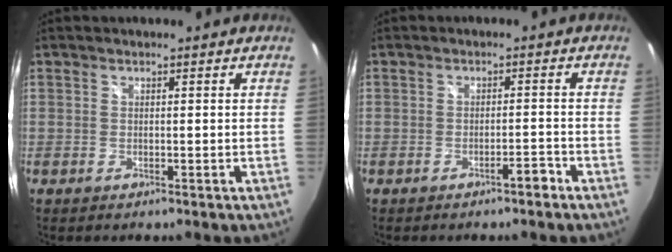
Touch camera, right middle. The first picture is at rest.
{"total": 2.4, "force": [-1.8, 0.4, 1.5], "torque": [-0.026, 0.002, -0.028]}